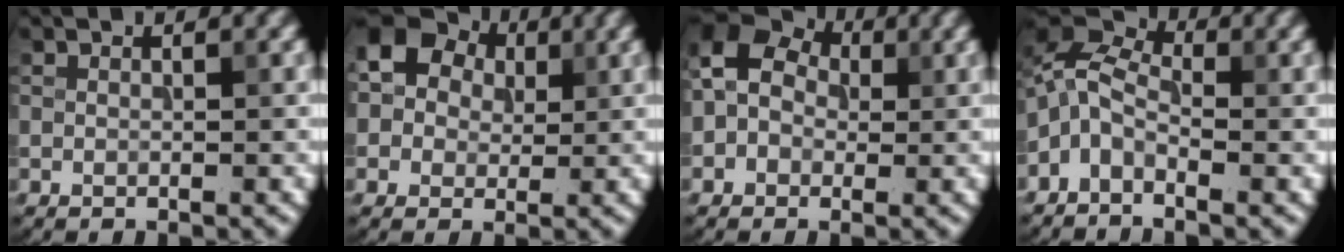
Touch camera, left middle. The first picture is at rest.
{"total": 8.5, "force": [2.8, 7.2, 3.5], "torque": [-0.069, 0.034, 0.017]}
{"total": 7.7, "force": [1.0, 6.5, 4.0], "torque": [-0.075, 0.040, -0.018]}
{"total": 4.5, "force": [-2.0, 2.7, 3.1], "torque": [-0.070, 0.013, -0.060]}